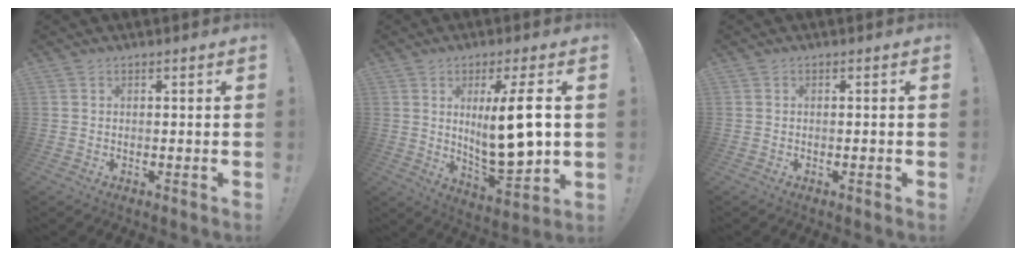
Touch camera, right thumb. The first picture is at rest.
{"total": 16.1, "force": [2.9, 3.5, 15.5], "torque": [-0.260, -0.027, 0.035]}
{"total": 0.7, "force": [-0.4, 0.0, 0.6], "torque": [-0.012, 0.002, -0.006]}